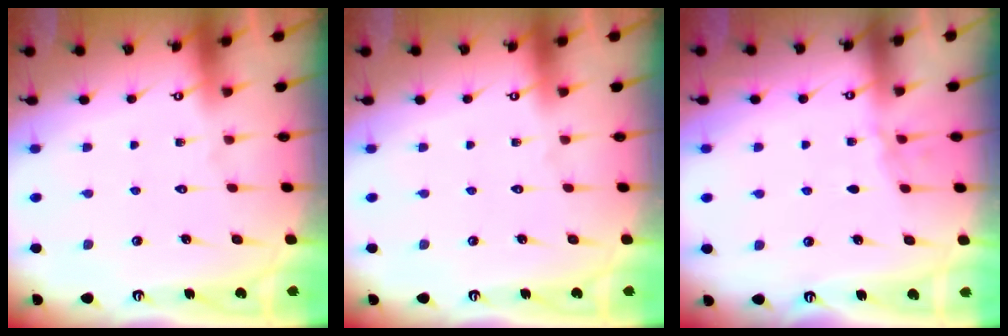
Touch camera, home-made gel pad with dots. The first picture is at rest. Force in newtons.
{"total": 0.0}
{"total": 3.5, "press": 3.5, "slide": 0.5}